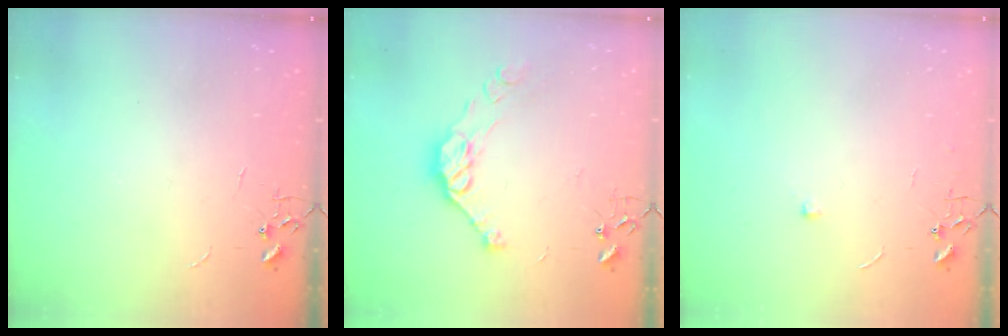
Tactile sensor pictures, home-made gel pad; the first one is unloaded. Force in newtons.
{"total": 11.1, "press": 11.1, "slide": 0.8}
{"total": 5.6, "press": 5.6, "slide": 0.5}